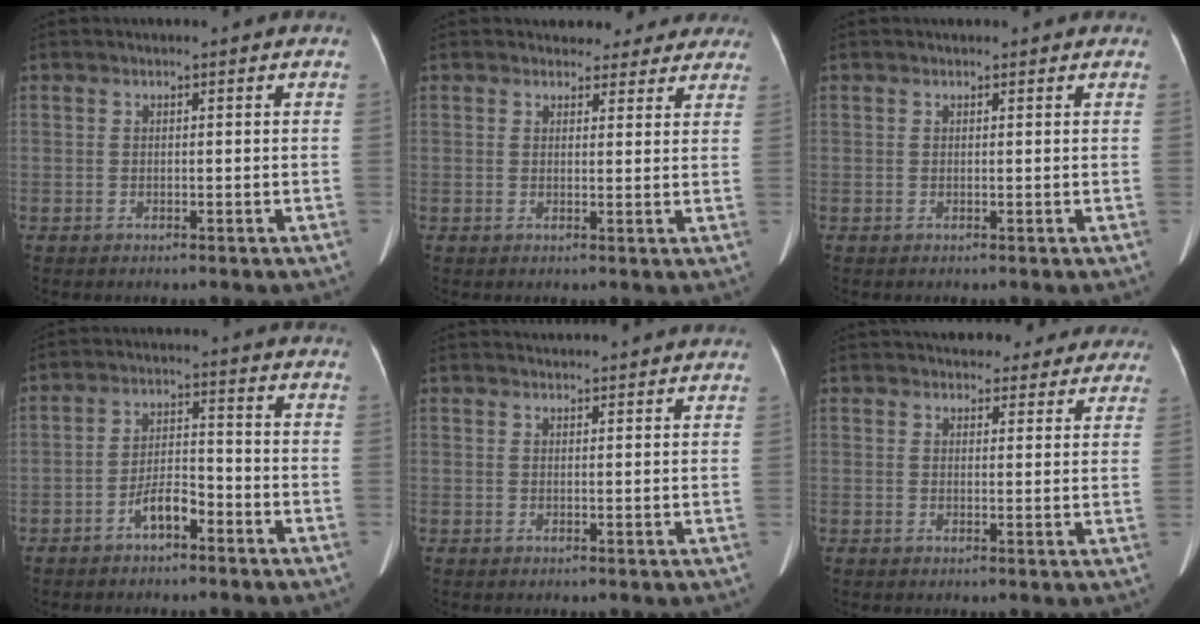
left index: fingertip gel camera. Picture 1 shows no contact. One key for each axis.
{"total": 7.0, "fx": 6.2, "fy": 3.2, "fz": 0.7, "tx": 0.020, "ty": 0.003, "tz": 0.055}
{"total": 1.5, "fx": 1.2, "fy": 0.7, "fz": 0.5, "tx": -0.006, "ty": 0.018, "tz": 0.012}
{"total": 4.9, "fx": -3.1, "fy": 1.7, "fz": 3.4, "tx": -0.069, "ty": 0.014, "tz": -0.054}
{"total": 6.2, "fx": 6.0, "fy": 0.4, "fz": 1.3, "tx": -0.018, "ty": 0.029, "tz": 0.066}
{"total": 13.9, "fx": 12.3, "fy": 5.1, "fz": 4.0, "tx": -0.024, "ty": 0.020, "tz": 0.139}